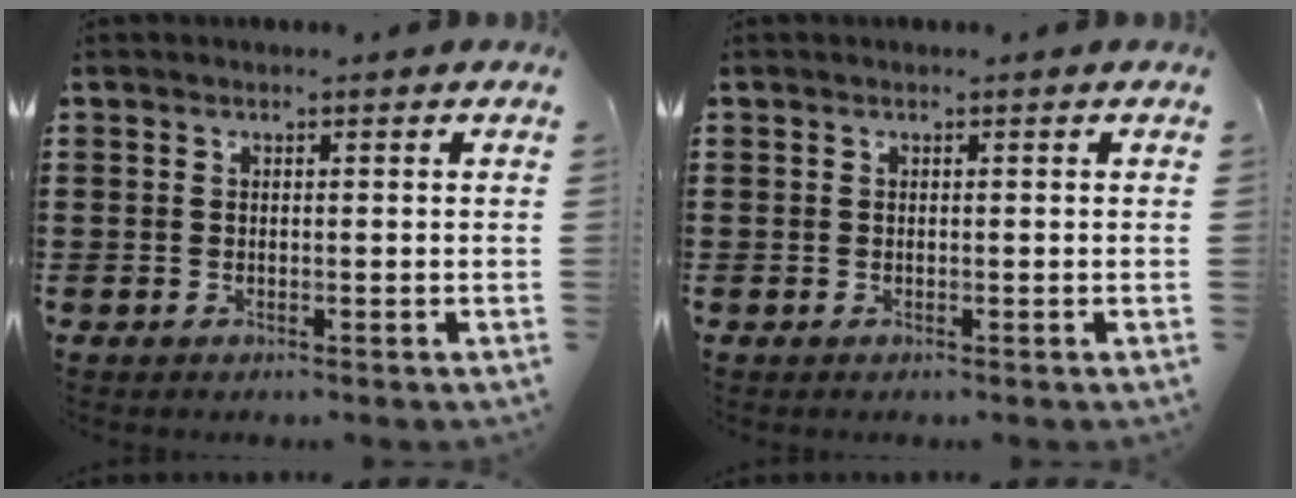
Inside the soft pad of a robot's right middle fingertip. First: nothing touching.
{"total": 0.0}